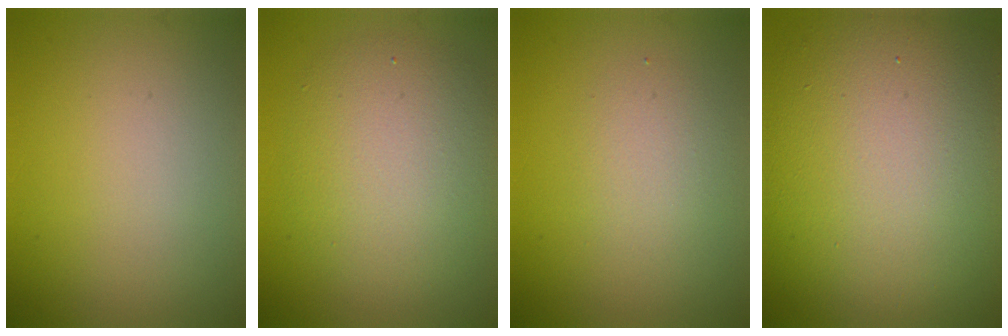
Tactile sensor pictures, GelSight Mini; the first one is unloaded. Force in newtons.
{"total": 5.7, "press": 5.7, "slide": 0.6}
{"total": 1.9, "press": 1.9, "slide": 0.1}
{"total": 16.3, "press": 16.3, "slide": 0.8}